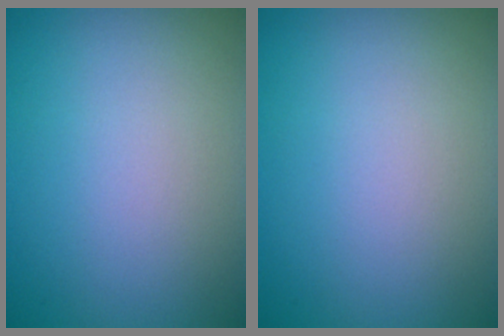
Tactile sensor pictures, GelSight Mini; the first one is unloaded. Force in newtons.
{"total": 0.0}